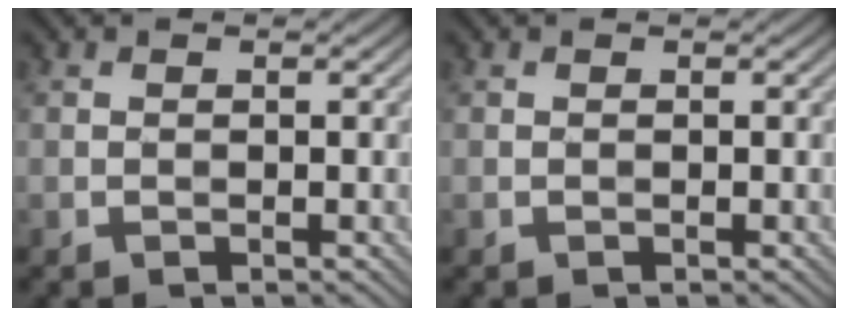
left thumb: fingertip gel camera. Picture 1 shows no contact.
{"total": 0.0}